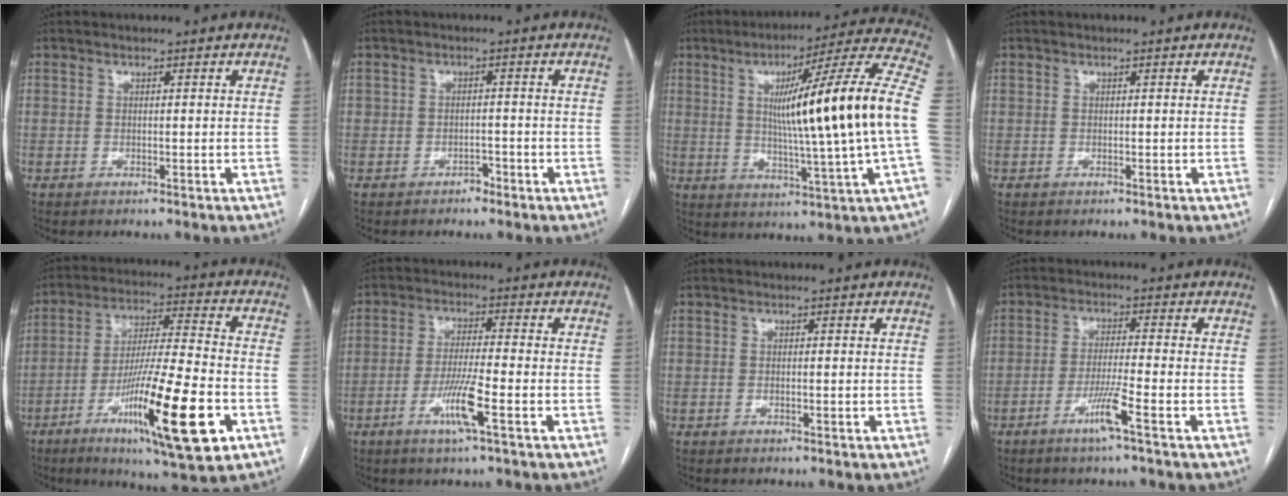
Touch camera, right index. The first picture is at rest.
{"total": 1.6, "force": [-1.1, 1.0, 0.5], "torque": [-0.009, 0.003, -0.018]}
{"total": 21.5, "force": [1.4, -1.6, 21.4], "torque": [-0.302, 0.004, 0.006]}
{"total": 0.0}
{"total": 18.8, "force": [-7.4, 1.1, 17.2], "torque": [-0.296, -0.026, -0.121]}
{"total": 6.8, "force": [-2.9, -0.3, 6.1], "torque": [-0.120, -0.012, -0.056]}
{"total": 0.0}
{"total": 5.3, "force": [-2.8, -0.9, 4.4], "torque": [-0.084, -0.011, -0.058]}